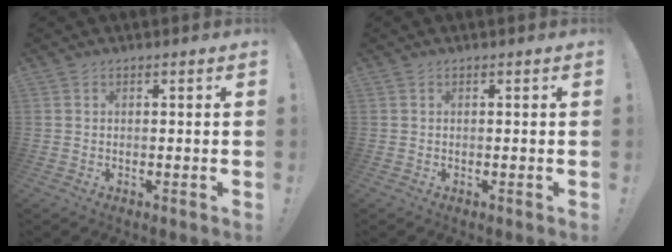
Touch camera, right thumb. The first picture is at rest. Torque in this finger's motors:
{"motor_torque": [0.00, 0.00, 0.00, 0.00, 0.00]}